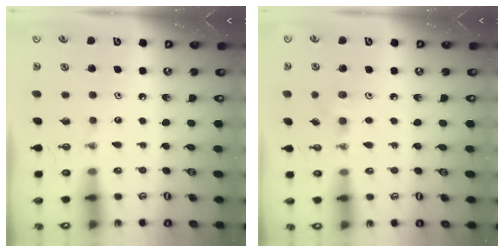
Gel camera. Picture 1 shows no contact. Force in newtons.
{"total": 5.6, "press": 5.4, "slide": 1.5}